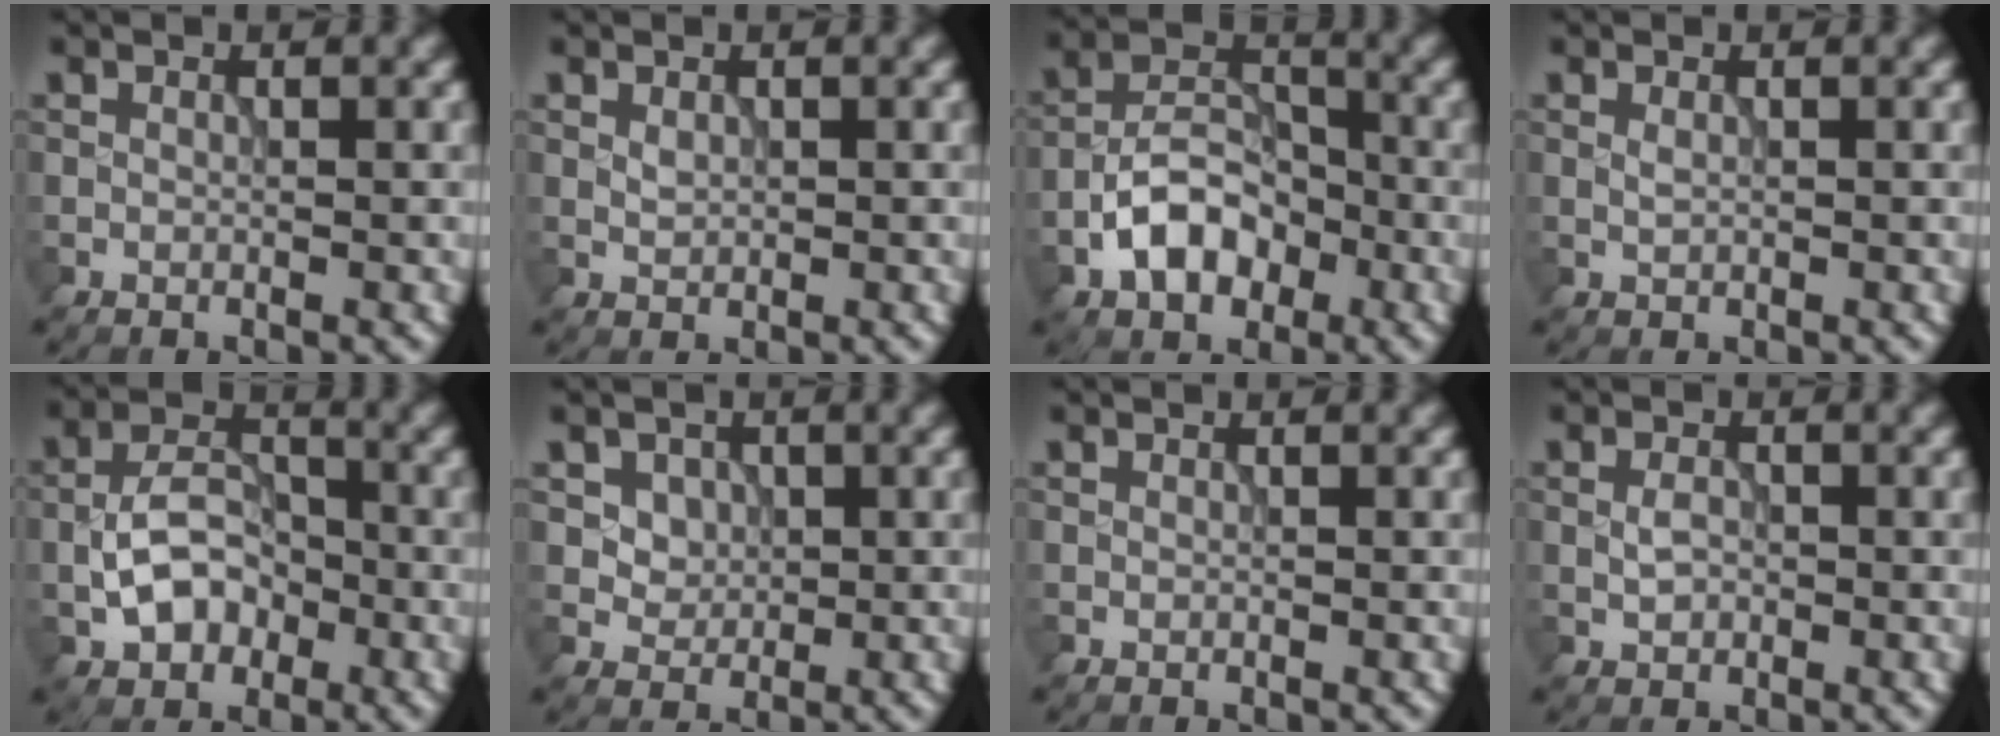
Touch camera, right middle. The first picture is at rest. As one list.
[{"total": 0.8, "force": [0.3, 0.5, 0.5], "torque": [-0.013, -0.002, 0.007]}, {"total": 5.8, "force": [-2.5, 3.7, 3.7], "torque": [-0.059, 0.008, -0.052]}, {"total": 0.5, "force": [0.1, 0.3, 0.5], "torque": [-0.013, 0.001, 0.003]}, {"total": 5.2, "force": [-1.7, 3.5, 3.5], "torque": [-0.058, 0.005, -0.033]}, {"total": 4.0, "force": [1.7, 3.1, 1.8], "torque": [-0.042, -0.003, 0.041]}, {"total": 0.0}, {"total": 1.5, "force": [-0.1, 1.1, 1.1], "torque": [-0.023, 0.001, -0.002]}]